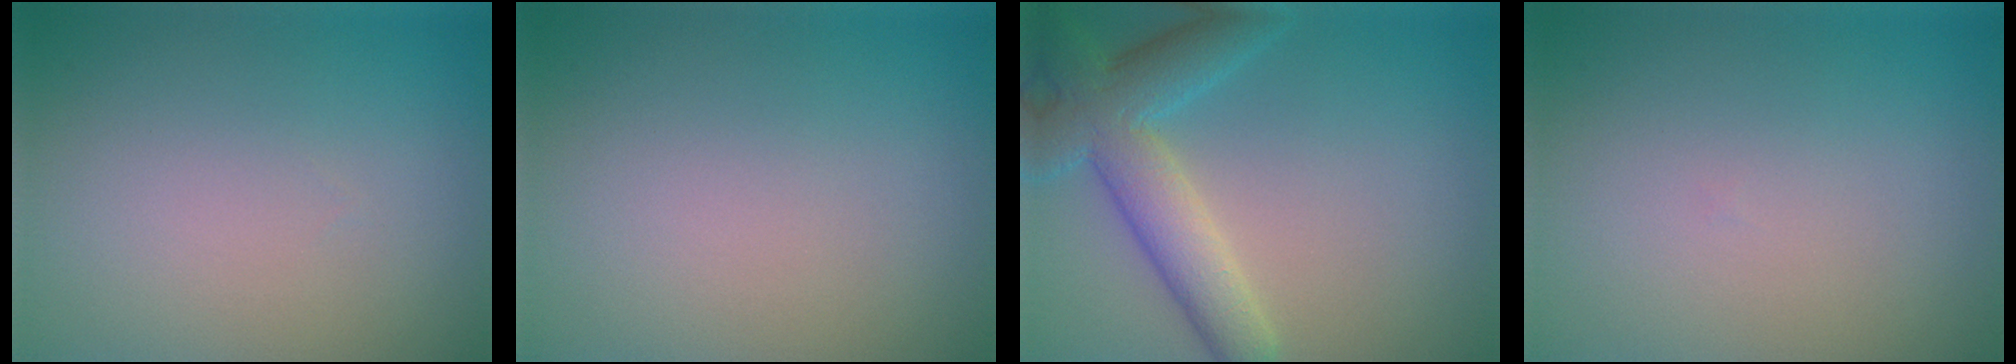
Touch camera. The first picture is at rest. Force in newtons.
{"total": 0.0}
{"total": 6.3, "press": 6.3, "slide": 0.3}
{"total": 0.0}